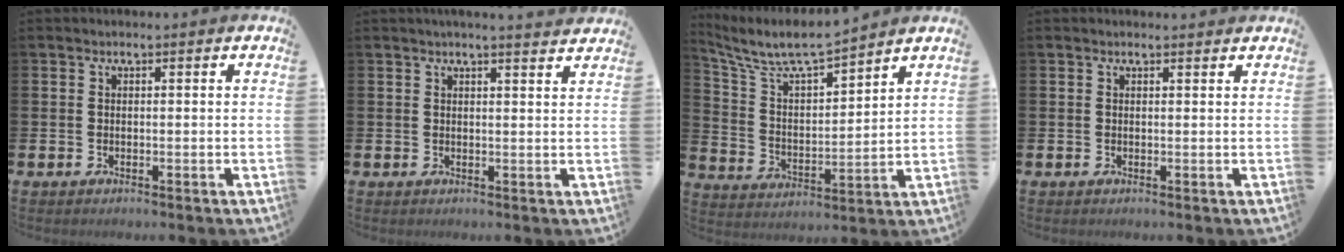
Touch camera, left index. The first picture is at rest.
{"total": 2.6, "force": [2.5, -0.3, 0.4], "torque": [-0.002, -0.018, 0.043]}
{"total": 7.6, "force": [7.2, 0.8, 2.3], "torque": [-0.083, -0.051, 0.124]}
{"total": 0.7, "force": [0.7, 0.1, 0.2], "torque": [0.005, -0.003, 0.011]}